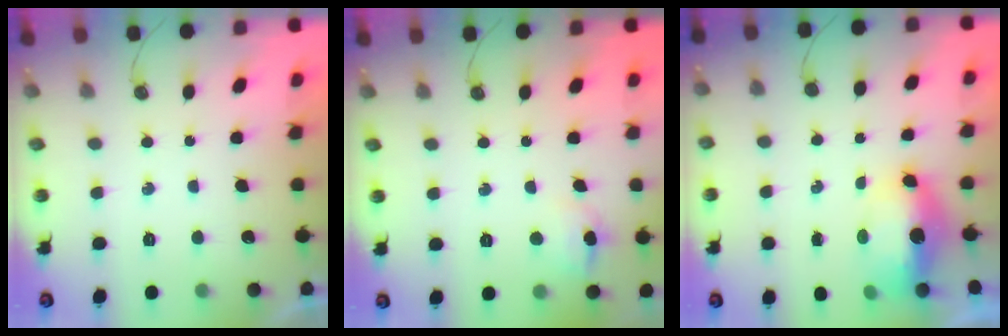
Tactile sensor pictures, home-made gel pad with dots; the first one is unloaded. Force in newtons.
{"total": 6.9, "press": 6.8, "slide": 1.0}
{"total": 15.3, "press": 9.2, "slide": 12.2}